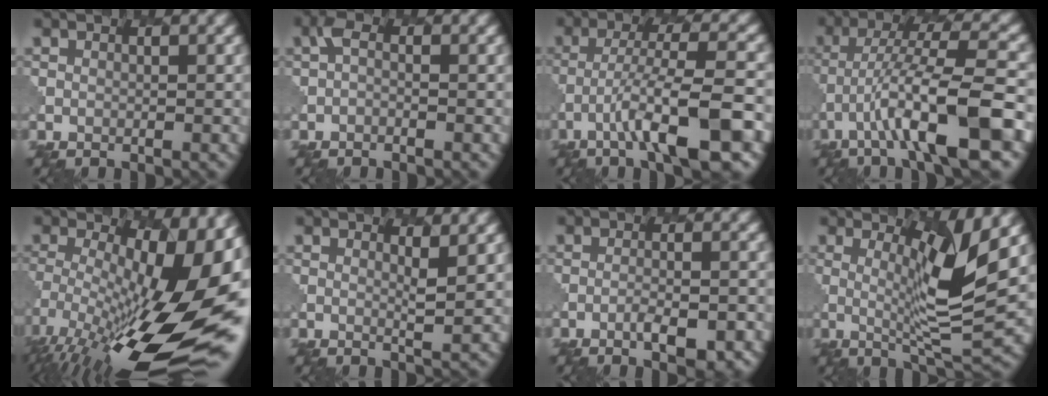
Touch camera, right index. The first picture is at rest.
{"total": 0.8, "force": [-0.4, 0.5, 0.6], "torque": [-0.017, -0.001, -0.008]}
{"total": 8.8, "force": [-4.2, 1.6, 7.6], "torque": [-0.122, 0.010, -0.066]}
{"total": 9.8, "force": [-4.1, 1.9, 8.7], "torque": [-0.152, 0.017, -0.064]}
{"total": 17.7, "force": [-4.0, 6.0, 16.2], "torque": [-0.261, 0.002, -0.057]}
{"total": 1.6, "force": [1.0, 0.3, 1.3], "torque": [-0.020, -0.002, 0.015]}
{"total": 3.3, "force": [-1.8, 0.8, 2.7], "torque": [-0.050, -0.001, -0.024]}
{"total": 7.0, "force": [1.9, 1.2, 6.6], "torque": [-0.108, -0.010, 0.040]}